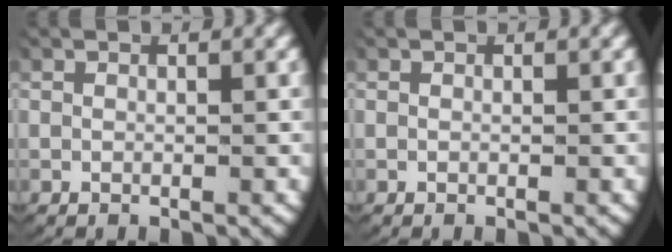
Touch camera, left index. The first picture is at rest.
{"total": 0.0}